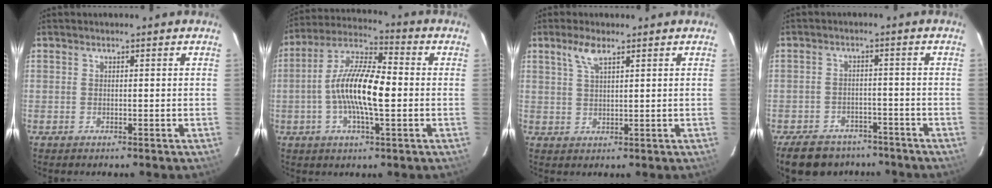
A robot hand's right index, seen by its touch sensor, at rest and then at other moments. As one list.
[{"total": 13.4, "force": [-1.5, 3.7, 12.9], "torque": [-0.251, 0.011, -0.039]}, {"total": 3.7, "force": [2.4, 0.9, 2.7], "torque": [-0.054, 0.006, 0.049]}, {"total": 14.6, "force": [-11.5, 7.2, 5.3], "torque": [-0.134, 0.008, -0.157]}]